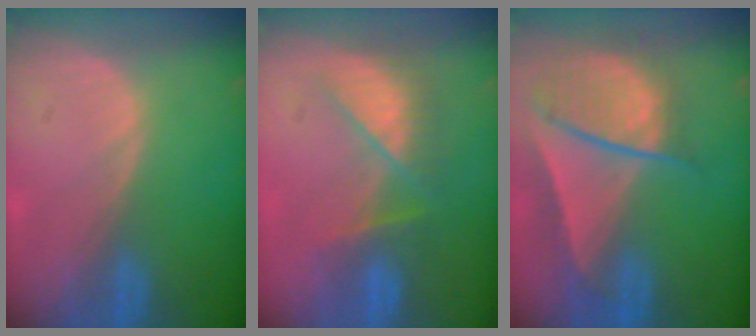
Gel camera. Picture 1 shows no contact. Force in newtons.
{"total": 7.2, "press": 6.9, "slide": 2.1}
{"total": 9.5, "press": 8.2, "slide": 4.9}